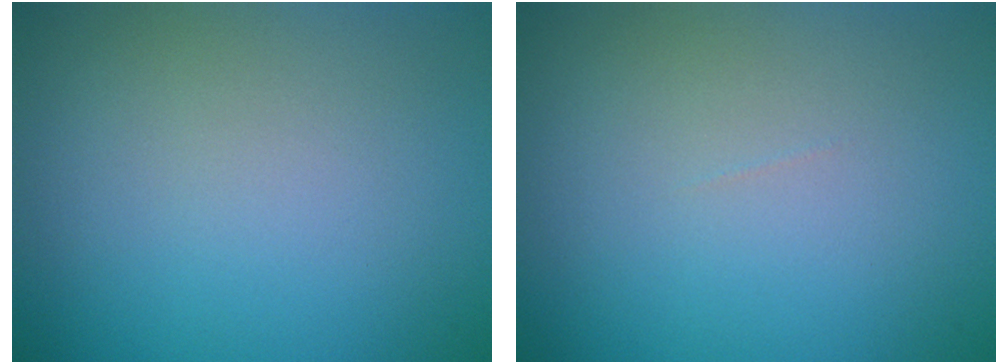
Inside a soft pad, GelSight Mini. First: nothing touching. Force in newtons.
{"total": 0.0}